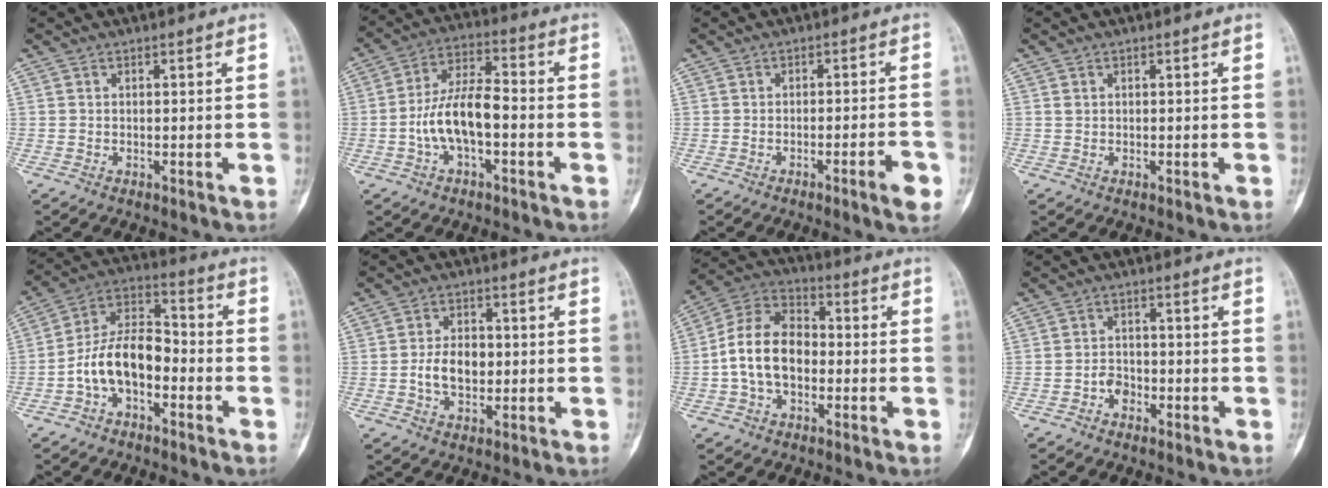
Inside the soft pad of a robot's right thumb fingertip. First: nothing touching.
{"total": 10.9, "force": [-2.4, 5.1, 9.3], "torque": [-0.179, 0.041, -0.051]}
{"total": 4.7, "force": [-2.3, 0.5, 4.1], "torque": [-0.059, 0.012, -0.034]}
{"total": 0.6, "force": [0.3, 0.5, 0.3], "torque": [-0.001, 0.002, 0.006]}
{"total": 12.1, "force": [-3.8, 7.1, 9.1], "torque": [-0.151, 0.055, -0.078]}
{"total": 6.6, "force": [-0.5, 4.4, 4.9], "torque": [-0.074, 0.008, -0.010]}
{"total": 13.2, "force": [-1.4, 9.0, 9.6], "torque": [-0.167, 0.039, -0.036]}
{"total": 2.9, "force": [-1.5, 2.1, 1.2], "torque": [-0.005, 0.014, -0.031]}